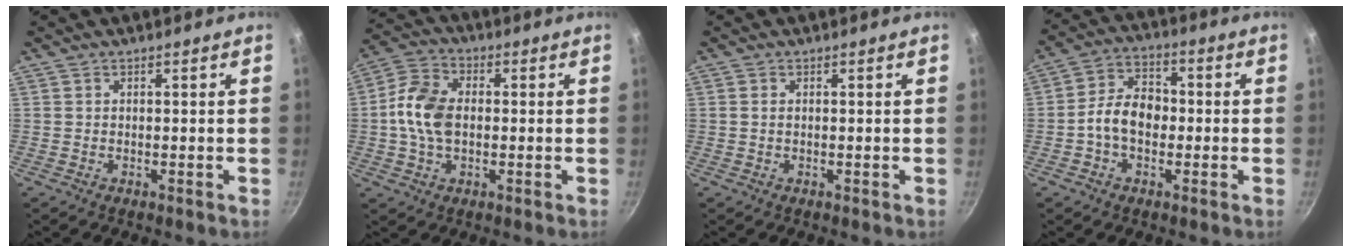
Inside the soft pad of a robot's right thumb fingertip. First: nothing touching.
{"total": 10.5, "force": [-0.3, 6.9, 7.9], "torque": [-0.145, 0.021, -0.017]}
{"total": 0.8, "force": [0.1, 0.5, 0.7], "torque": [-0.014, 0.001, 0.001]}
{"total": 7.9, "force": [-1.3, 5.5, 5.5], "torque": [-0.071, 0.031, -0.034]}